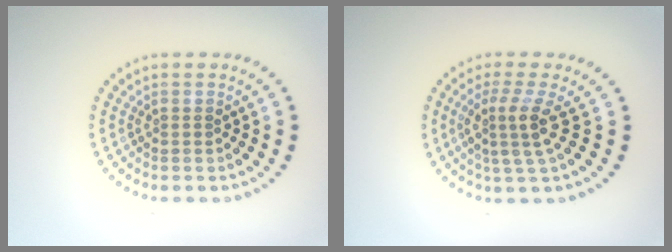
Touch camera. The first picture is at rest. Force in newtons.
{"total": 3.0, "press": 2.2, "slide": 2.0}